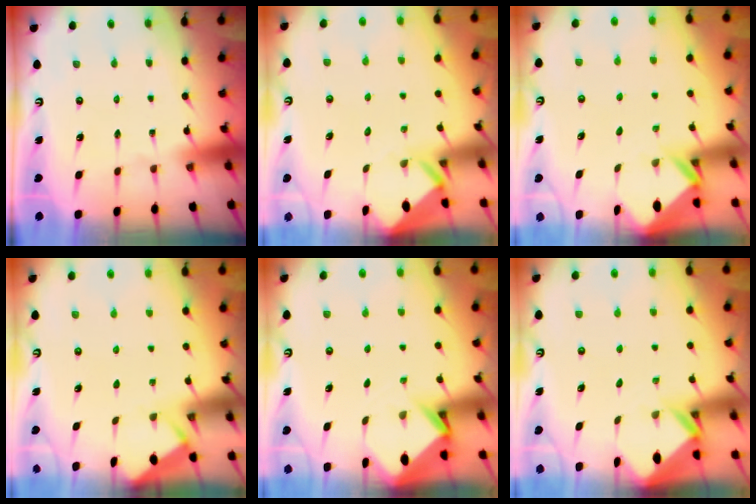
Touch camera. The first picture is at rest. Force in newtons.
{"total": 3.3, "press": 3.3, "slide": 0.3}
{"total": 2.6, "press": 2.6, "slide": 0.2}
{"total": 2.5, "press": 2.5, "slide": 0.4}
{"total": 2.9, "press": 2.9, "slide": 0.2}
{"total": 2.6, "press": 2.6, "slide": 0.2}